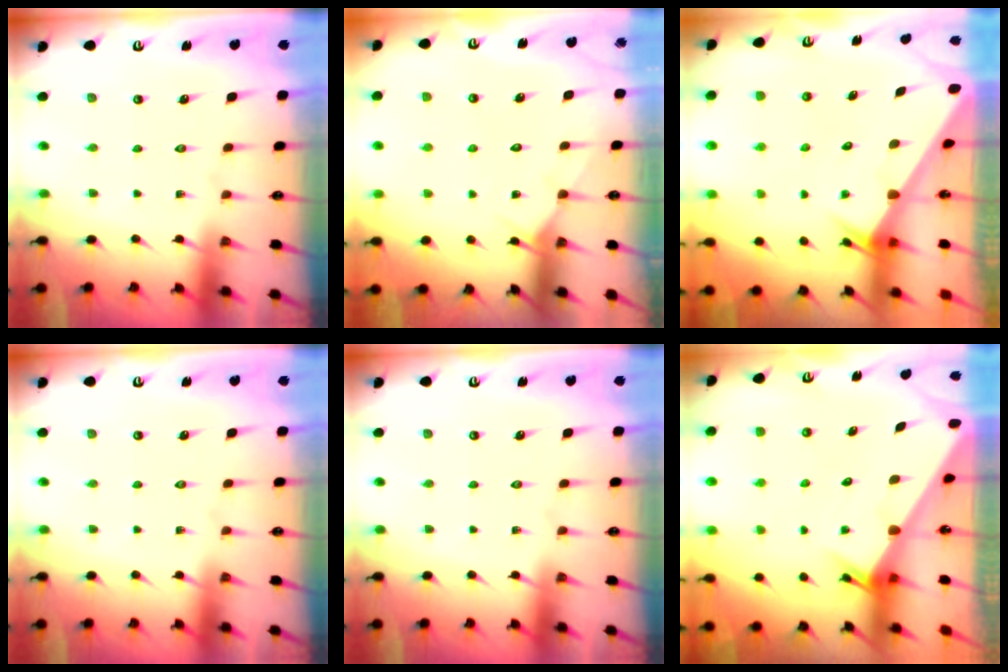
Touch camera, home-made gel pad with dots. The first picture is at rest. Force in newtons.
{"total": 6.5, "press": 6.5, "slide": 0.5}
{"total": 2.4, "press": 2.4, "slide": 0.0}
{"total": 0.0}
{"total": 0.0}
{"total": 2.1, "press": 2.1, "slide": 0.1}